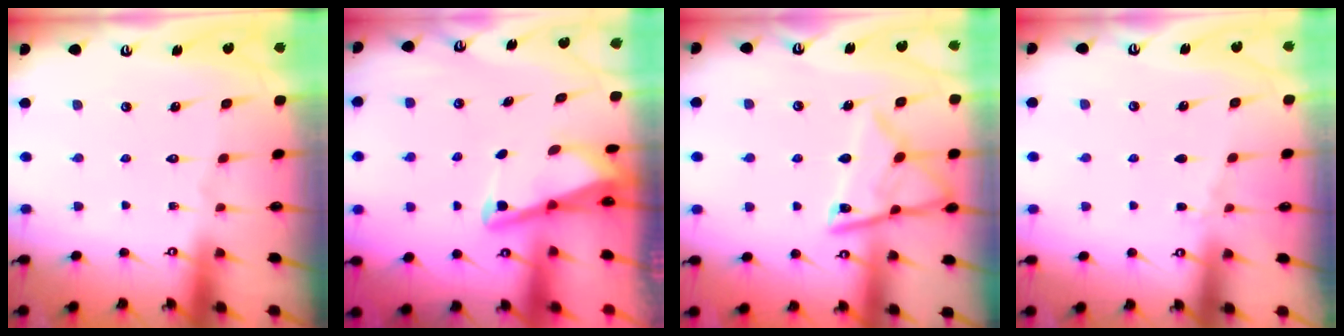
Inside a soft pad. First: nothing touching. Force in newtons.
{"total": 3.0, "press": 3.0, "slide": 0.3}
{"total": 13.3, "press": 13.2, "slide": 1.4}
{"total": 2.8, "press": 2.8, "slide": 0.5}